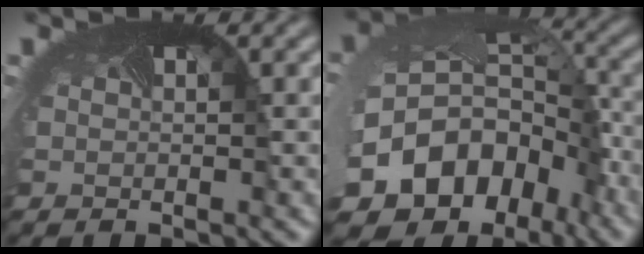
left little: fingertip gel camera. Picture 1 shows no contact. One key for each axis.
{"total": 18.2, "fx": -9.4, "fy": 13.8, "fz": 7.3, "tx": -0.166, "ty": -0.064, "tz": -0.123}